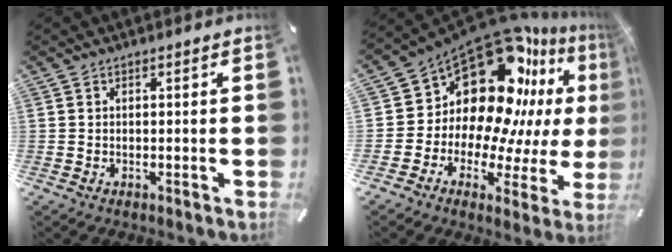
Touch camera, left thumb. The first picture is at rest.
{"total": 21.0, "force": [11.1, 12.7, 12.4], "torque": [-0.200, -0.120, 0.199]}